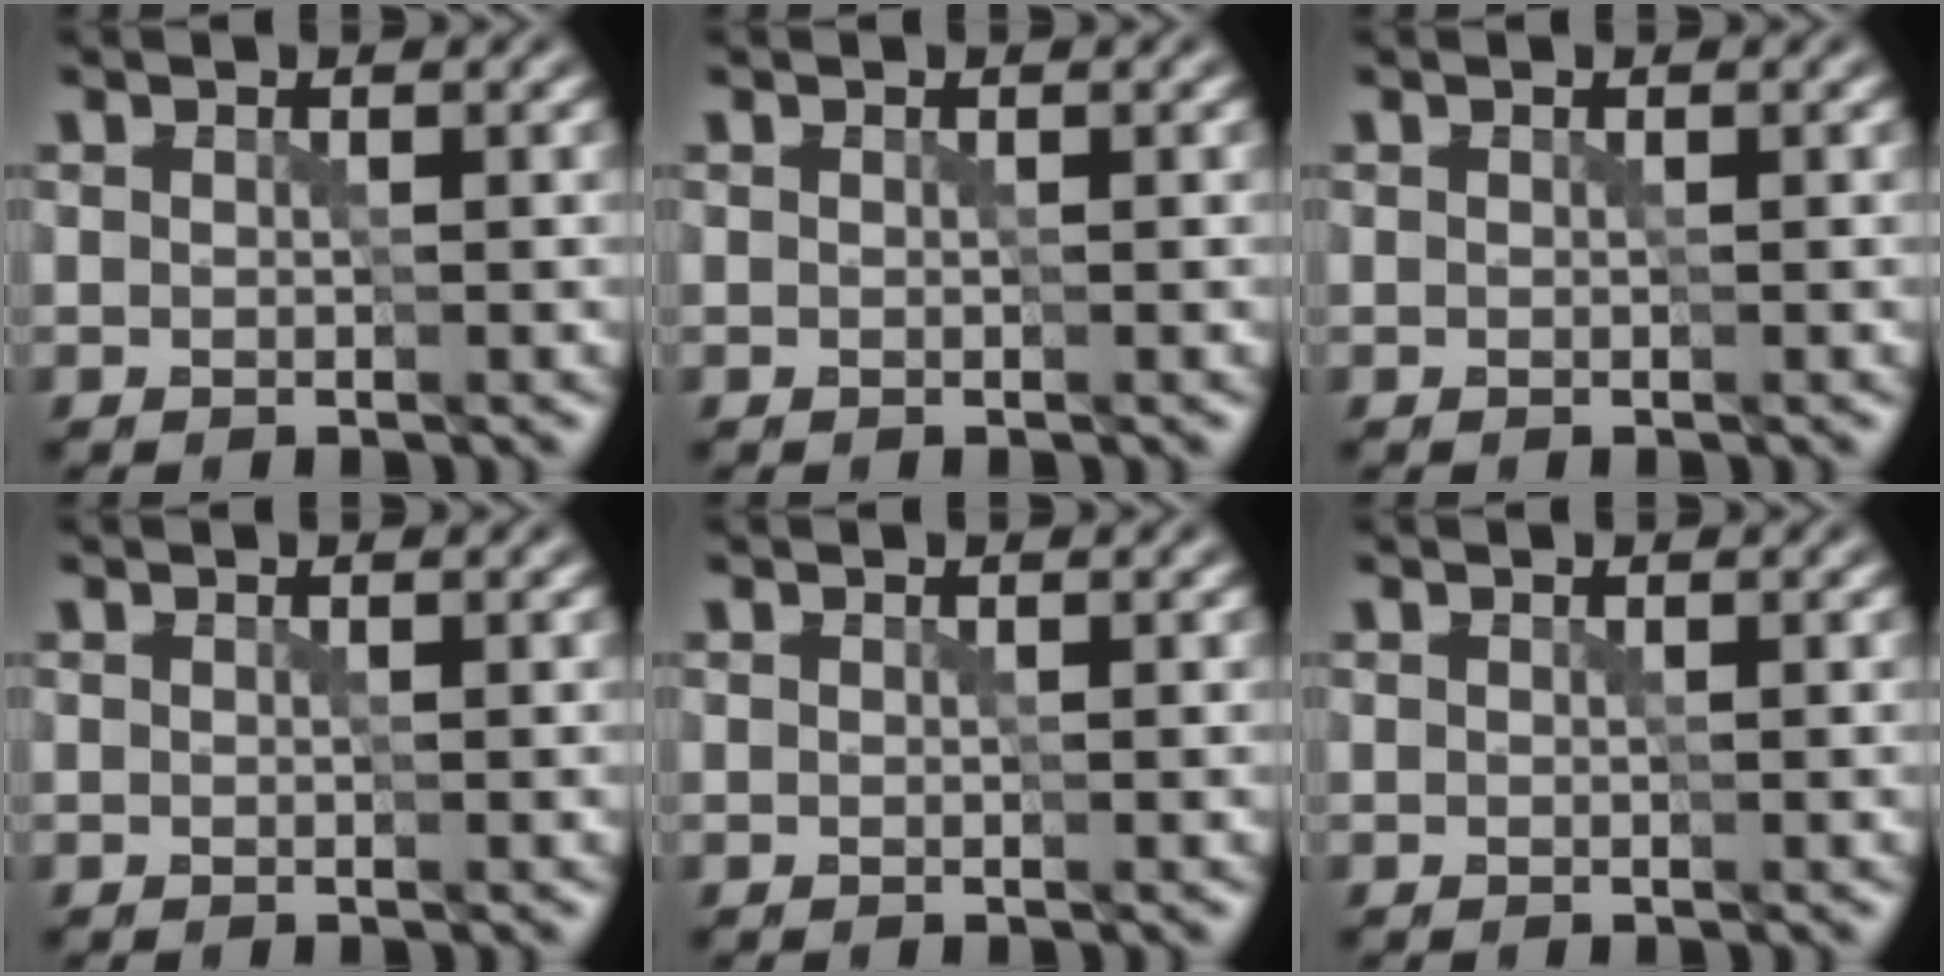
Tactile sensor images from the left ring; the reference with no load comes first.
{"total": 0.0}
{"total": 0.0}
{"total": 0.0}
{"total": 0.0}
{"total": 0.0}